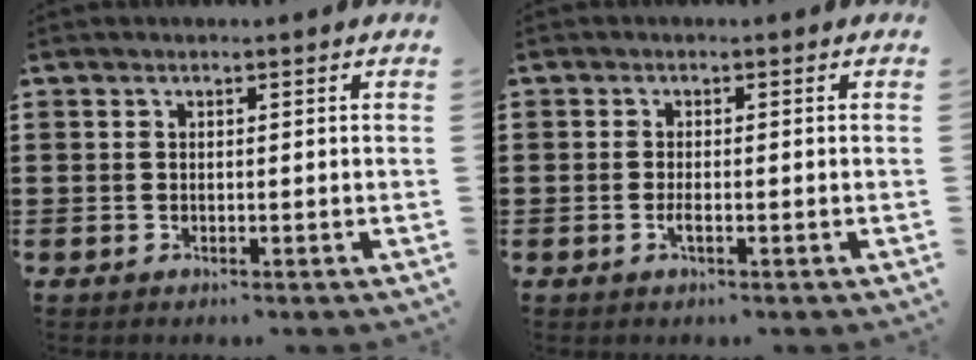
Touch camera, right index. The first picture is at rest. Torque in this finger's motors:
{"motor_torque": [0.96, 0.93, 0.15, 0.03]}